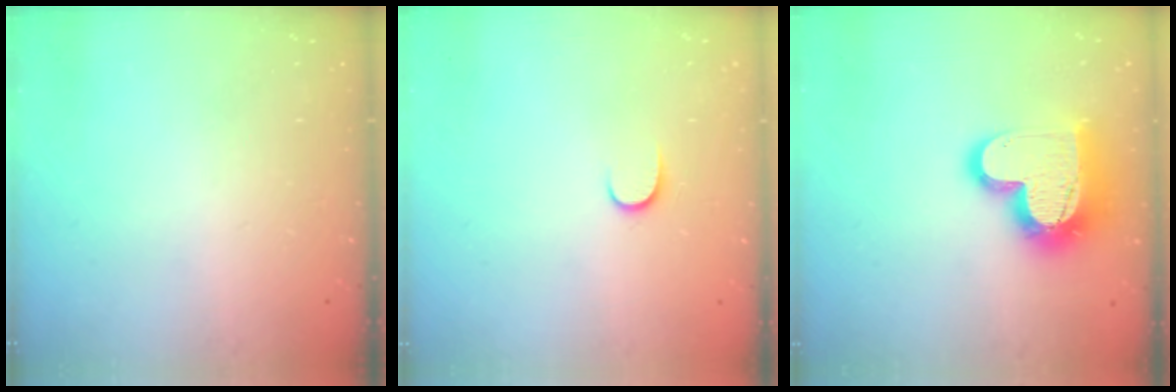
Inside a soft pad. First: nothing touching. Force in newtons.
{"total": 5.3, "press": 5.3, "slide": 0.5}
{"total": 17.1, "press": 17.0, "slide": 1.4}